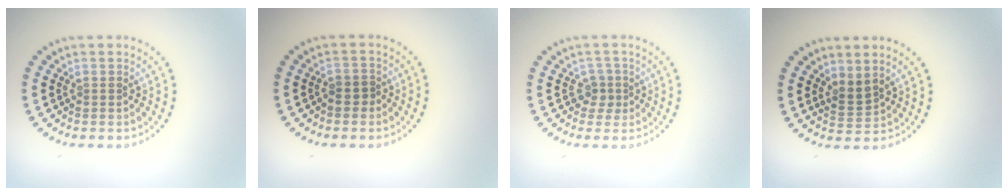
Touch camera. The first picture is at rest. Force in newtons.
{"total": 1.1, "press": 0.9, "slide": 0.7}
{"total": 1.8, "press": 1.3, "slide": 1.2}
{"total": 1.9, "press": 1.4, "slide": 1.3}